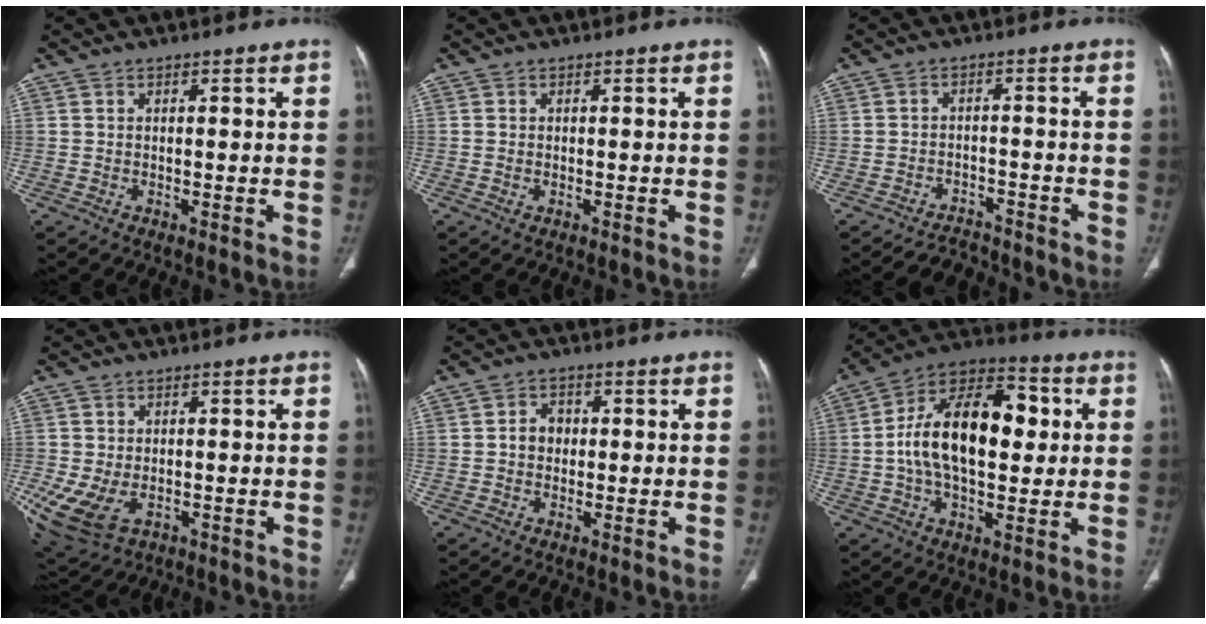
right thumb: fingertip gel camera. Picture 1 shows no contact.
{"total": 0.5, "force": [-0.1, 0.4, 0.4], "torque": [-0.014, 0.000, -0.001]}
{"total": 4.7, "force": [-4.4, 1.7, -0.2], "torque": [-0.002, 0.033, -0.069]}
{"total": 10.3, "force": [-3.0, 6.9, 7.1], "torque": [-0.162, -0.005, -0.038]}
{"total": 3.4, "force": [0.1, 2.9, 1.8], "torque": [-0.015, 0.010, -0.004]}
{"total": 20.7, "force": [2.0, 11.8, 17.0], "torque": [-0.266, 0.028, 0.026]}